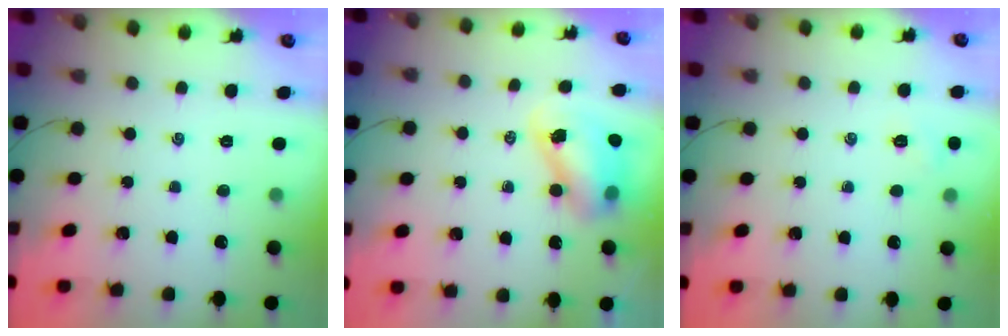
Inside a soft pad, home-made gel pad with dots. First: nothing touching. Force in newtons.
{"total": 8.6, "press": 8.3, "slide": 1.9}
{"total": 3.5, "press": 3.3, "slide": 1.0}